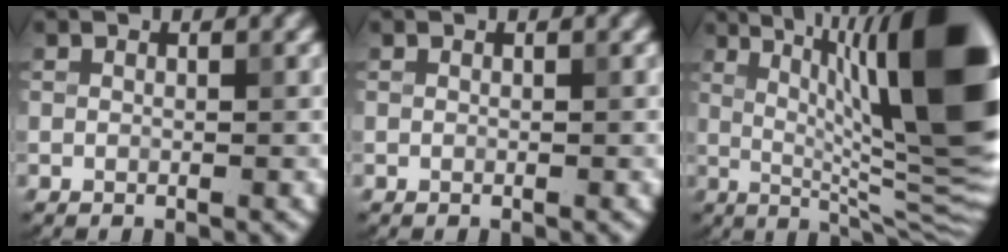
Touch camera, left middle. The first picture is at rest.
{"total": 0.0}
{"total": 16.6, "force": [3.9, 4.1, 15.6], "torque": [-0.210, 0.016, 0.077]}